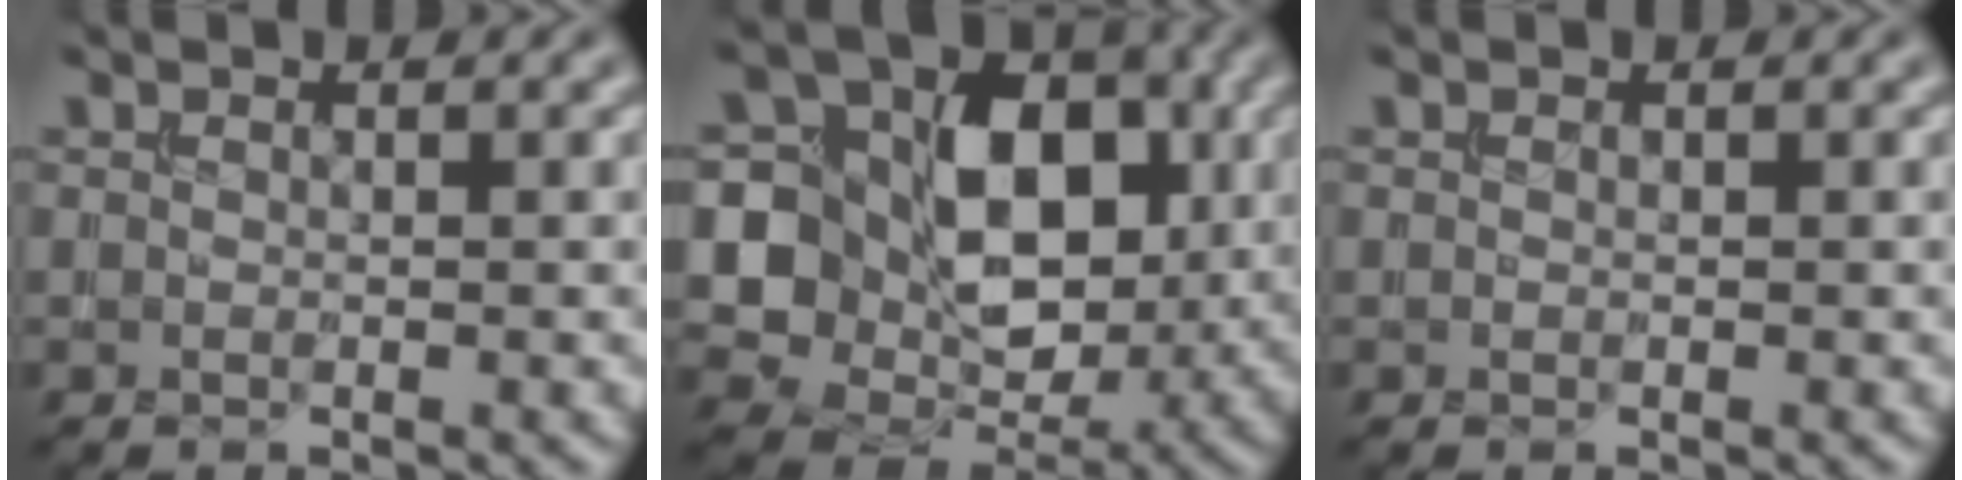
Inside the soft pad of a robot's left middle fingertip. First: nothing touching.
{"total": 10.4, "force": [0.7, 8.1, 6.5], "torque": [-0.107, -0.007, 0.010]}
{"total": 0.0}